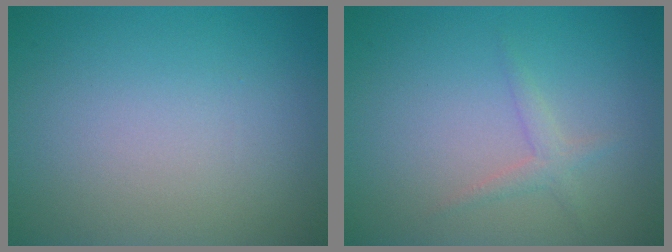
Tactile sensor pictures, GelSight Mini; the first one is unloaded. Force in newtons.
{"total": 1.2, "press": 1.2, "slide": 0.0}